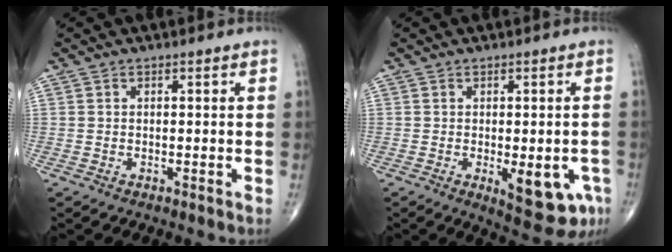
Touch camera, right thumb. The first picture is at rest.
{"total": 9.7, "force": [-3.1, 4.0, 8.3], "torque": [-0.083, -0.006, -0.029]}